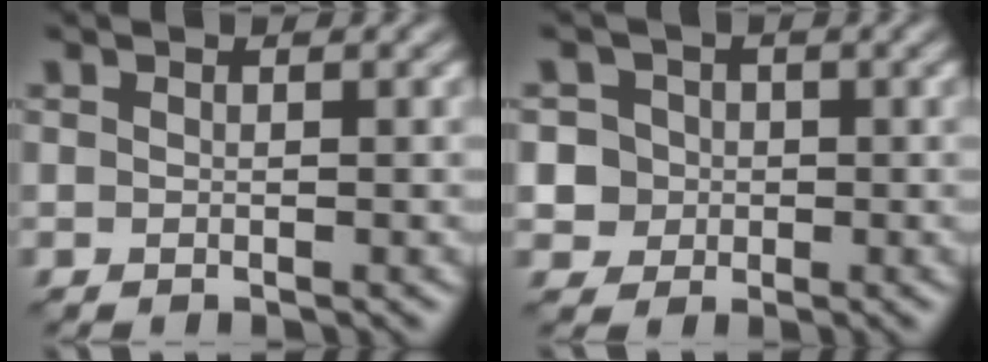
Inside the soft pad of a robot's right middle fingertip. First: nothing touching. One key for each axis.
{"total": 4.7, "fx": 0.4, "fy": 4.5, "fz": 1.4, "tx": -0.018, "ty": 0.030, "tz": -0.007}